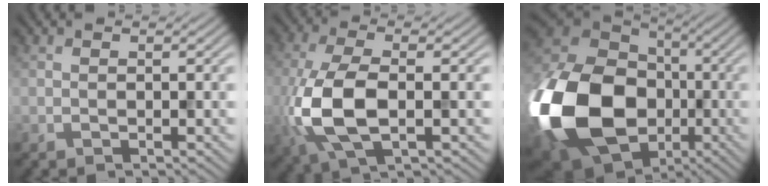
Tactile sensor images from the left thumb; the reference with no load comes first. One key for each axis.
{"total": 10.1, "fx": -1.4, "fy": 5.1, "fz": 8.5, "tx": -0.218, "ty": -0.019, "tz": -0.022}
{"total": 23.3, "fx": -5.8, "fy": 17.4, "fz": 14.4, "tx": -0.385, "ty": -0.031, "tz": -0.114}